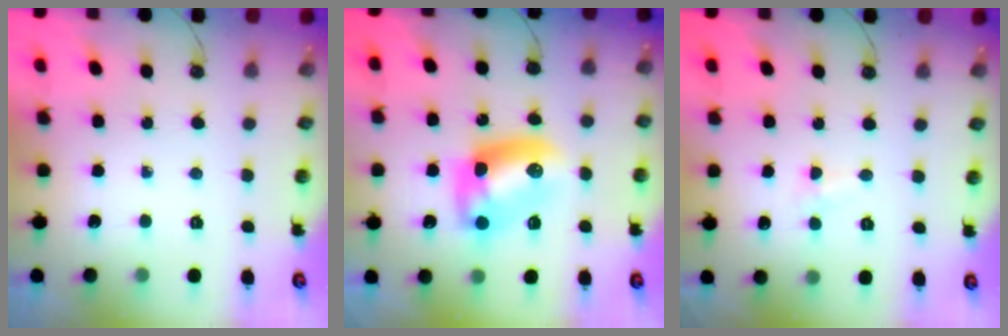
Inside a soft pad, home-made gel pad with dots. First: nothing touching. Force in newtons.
{"total": 11.9, "press": 11.9, "slide": 0.4}
{"total": 2.4, "press": 2.3, "slide": 0.4}